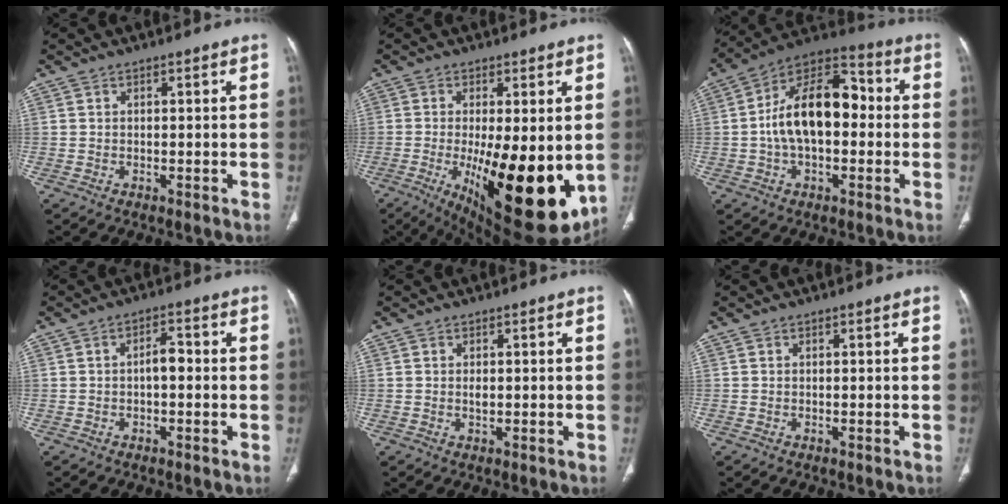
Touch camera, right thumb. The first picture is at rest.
{"total": 22.0, "force": [-4.0, 7.9, 20.1], "torque": [-0.260, -0.038, -0.032]}
{"total": 17.1, "force": [-0.1, 9.9, 13.9], "torque": [-0.221, 0.042, -0.013]}
{"total": 3.2, "force": [-0.4, 1.6, 2.8], "torque": [-0.039, 0.013, -0.011]}
{"total": 1.1, "force": [0.1, 0.6, 0.9], "torque": [-0.018, -0.002, 0.005]}
{"total": 0.0}